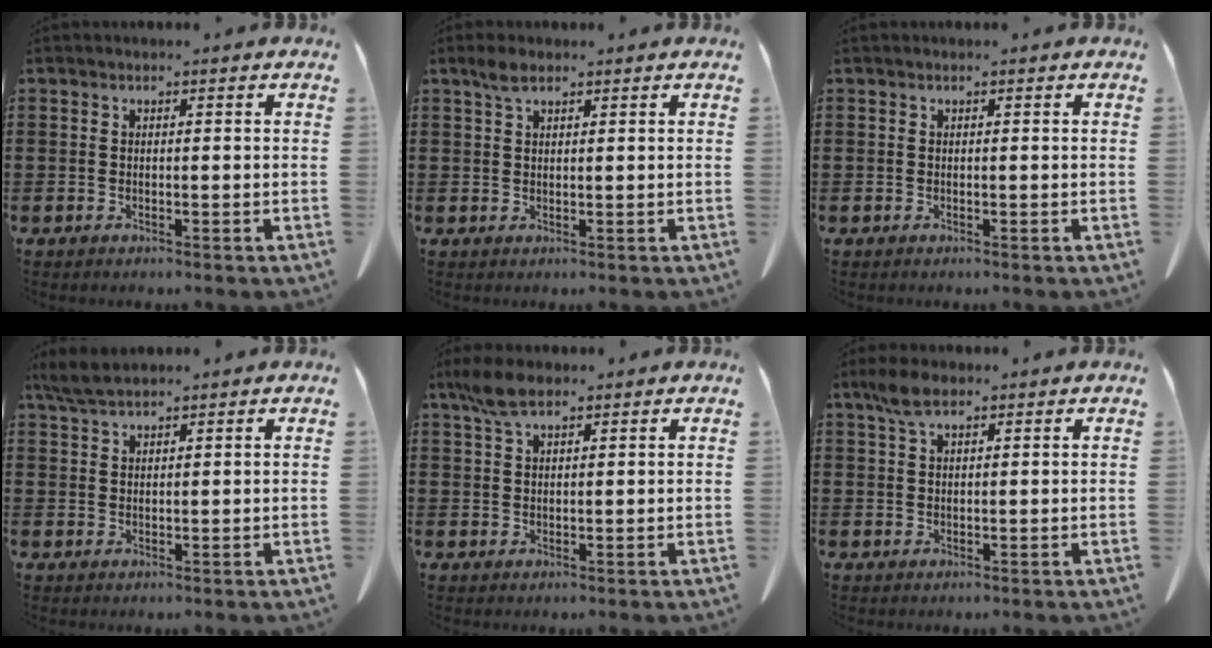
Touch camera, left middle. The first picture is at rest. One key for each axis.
{"total": 2.4, "fx": 1.6, "fy": 0.9, "fz": 1.5, "tx": -0.036, "ty": 0.003, "tz": 0.031}
{"total": 0.0}
{"total": 3.4, "fx": 2.8, "fy": 0.6, "fz": 1.9, "tx": -0.045, "ty": 0.000, "tz": 0.055}
{"total": 4.7, "fx": 3.1, "fy": 1.7, "fz": 3.2, "tx": -0.071, "ty": 0.002, "tz": 0.059}
{"total": 3.8, "fx": 2.4, "fy": 1.4, "fz": 2.6, "tx": -0.058, "ty": 0.005, "tz": 0.043}